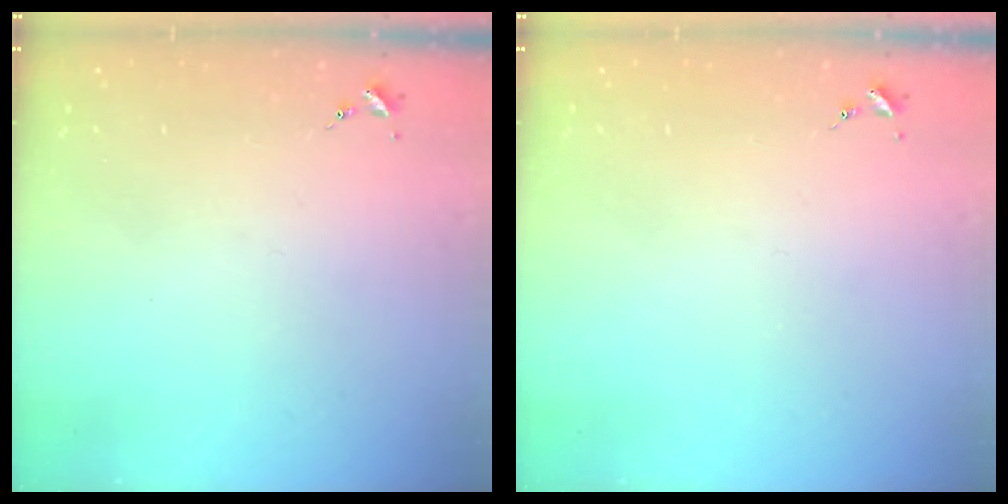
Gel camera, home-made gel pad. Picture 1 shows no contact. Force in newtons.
{"total": 0.0}